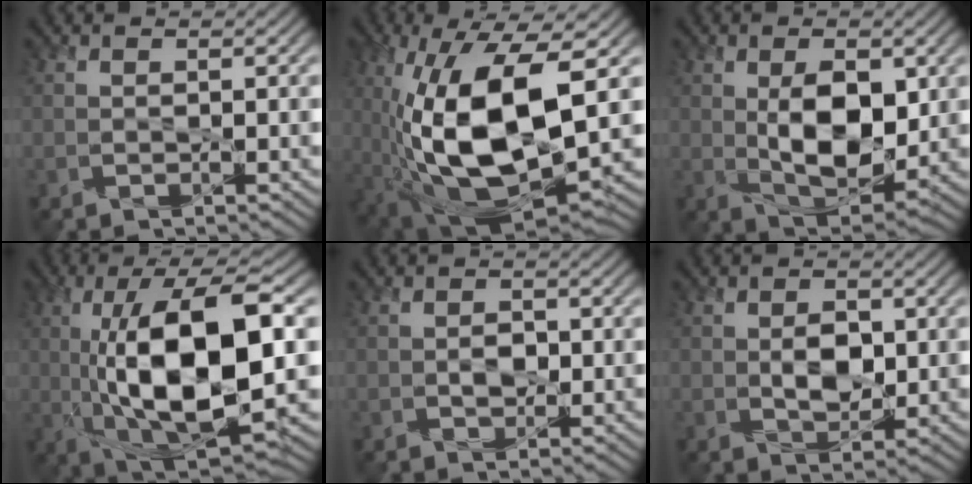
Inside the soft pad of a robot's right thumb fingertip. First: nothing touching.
{"total": 15.7, "force": [-0.8, 7.0, 14.1], "torque": [-0.284, -0.008, -0.020]}
{"total": 8.9, "force": [0.5, 4.8, 7.4], "torque": [-0.136, -0.004, 0.012]}
{"total": 15.8, "force": [-0.5, 5.9, 14.7], "torque": [-0.257, 0.019, -0.015]}
{"total": 1.6, "force": [-0.5, 1.2, 1.0], "torque": [-0.020, -0.003, -0.012]}
{"total": 3.6, "force": [0.0, 2.2, 2.8], "torque": [-0.053, -0.002, 0.001]}